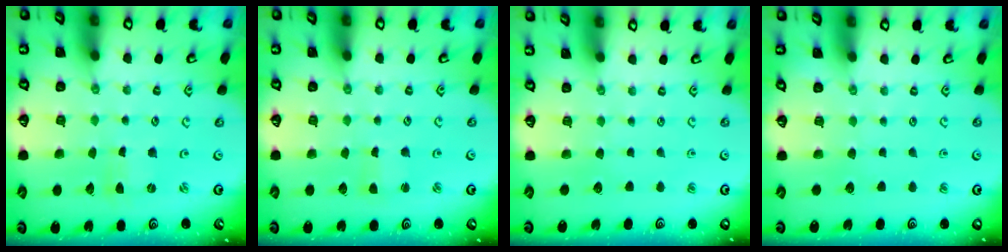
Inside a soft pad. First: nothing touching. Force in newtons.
{"total": 2.3, "press": 2.3, "slide": 0.4}
{"total": 0.0}
{"total": 0.0}